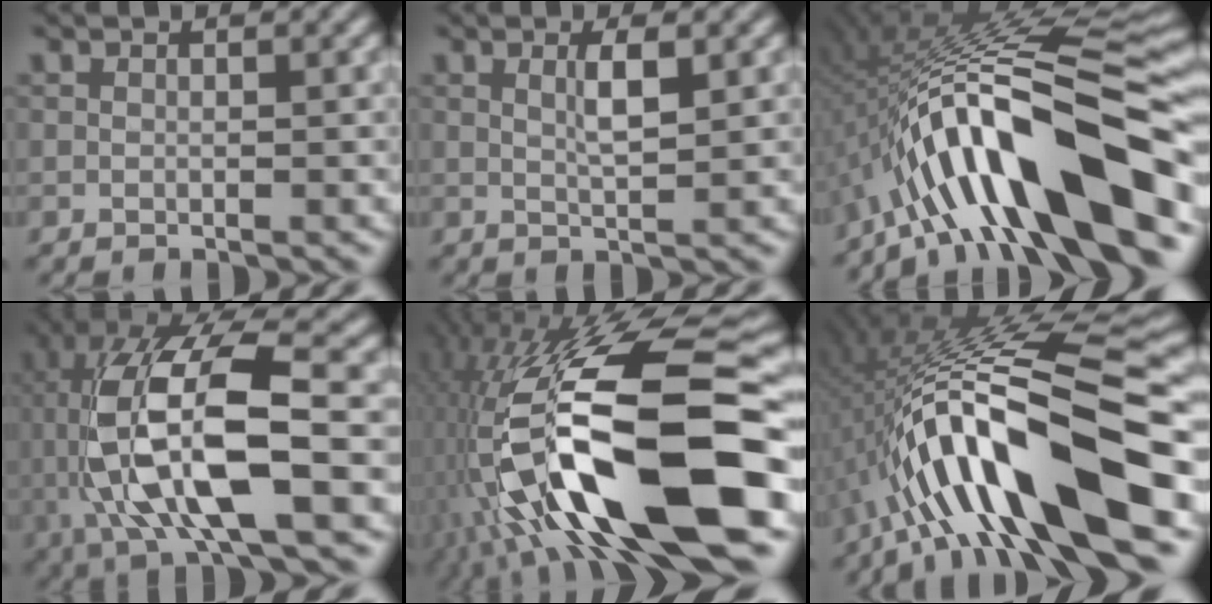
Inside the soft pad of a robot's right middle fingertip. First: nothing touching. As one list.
[{"total": 1.8, "force": [0.7, 0.2, 1.6], "torque": [-0.033, 0.004, 0.019]}, {"total": 14.8, "force": [-6.1, 3.7, 12.9], "torque": [-0.199, 0.033, -0.086]}, {"total": 12.8, "force": [-0.8, 4.7, 11.9], "torque": [-0.252, 0.005, -0.013]}, {"total": 17.2, "force": [-6.5, 6.0, 14.7], "torque": [-0.247, 0.006, -0.101]}, {"total": 13.8, "force": [-4.8, 3.5, 12.5], "torque": [-0.210, 0.028, -0.068]}]